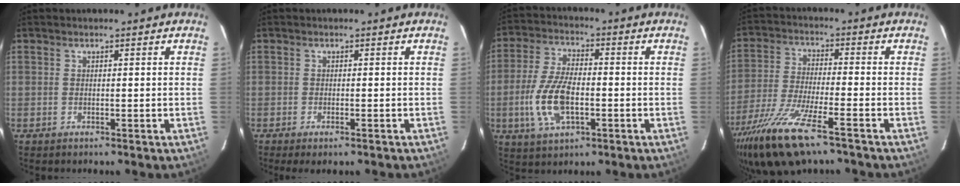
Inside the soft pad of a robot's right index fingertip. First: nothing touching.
{"total": 2.8, "force": [-2.0, 0.5, 1.8], "torque": [-0.038, -0.009, -0.031]}
{"total": 11.8, "force": [-2.7, 5.6, 10.0], "torque": [-0.216, 0.001, -0.049]}
{"total": 15.3, "force": [-10.4, 3.1, 10.8], "torque": [-0.228, -0.046, -0.196]}